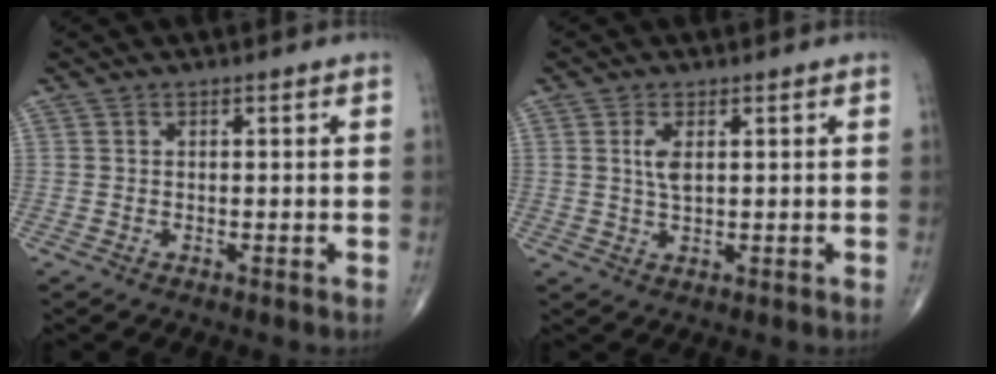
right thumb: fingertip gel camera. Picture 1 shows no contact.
{"total": 3.5, "force": [0.9, 1.6, 3.0], "torque": [-0.059, -0.003, 0.021]}